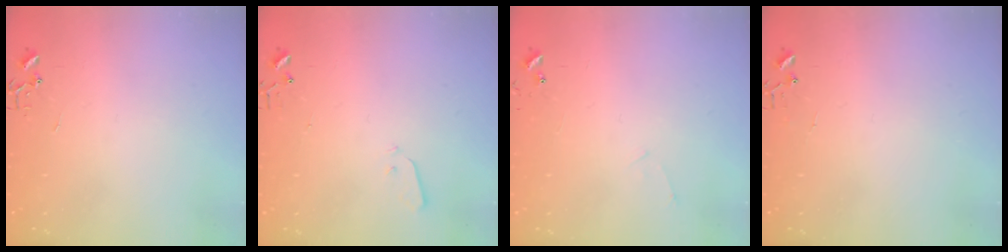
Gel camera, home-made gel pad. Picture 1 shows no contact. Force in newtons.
{"total": 2.9, "press": 2.8, "slide": 0.8}
{"total": 4.8, "press": 4.8, "slide": 0.5}
{"total": 5.0, "press": 5.0, "slide": 0.4}